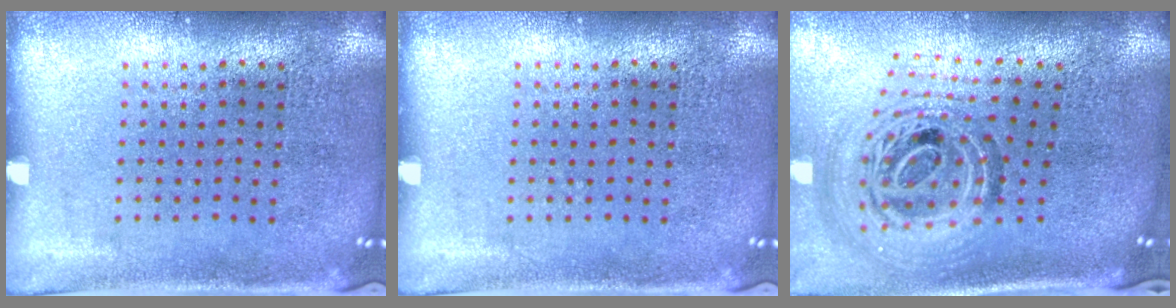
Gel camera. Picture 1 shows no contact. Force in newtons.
{"total": 0.0}
{"total": 1.9, "press": 1.5, "slide": 1.0}